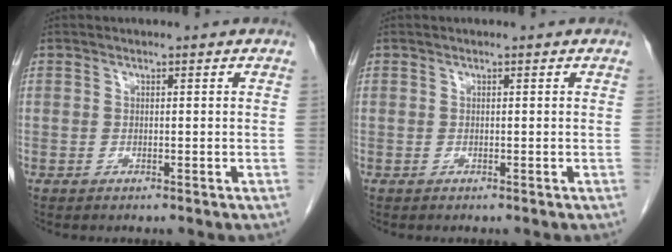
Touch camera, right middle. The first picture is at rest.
{"total": 0.0}